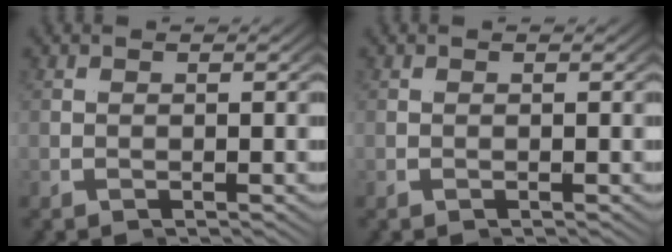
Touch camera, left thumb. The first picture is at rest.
{"total": 0.0}